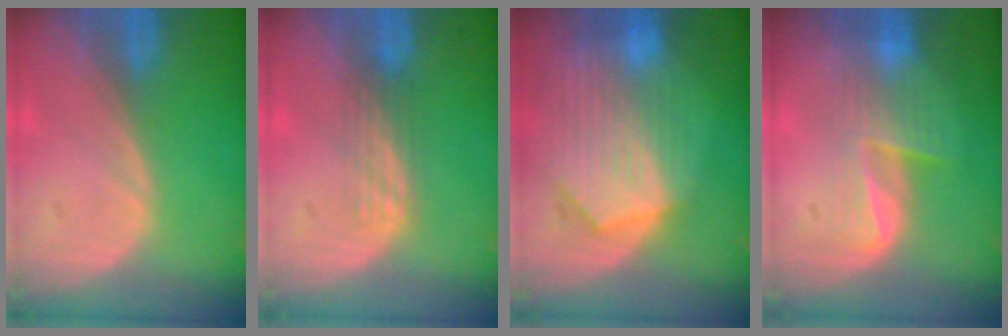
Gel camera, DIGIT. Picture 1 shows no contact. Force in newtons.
{"total": 2.9, "press": 2.5, "slide": 1.5}
{"total": 10.4, "press": 9.2, "slide": 4.9}
{"total": 6.0, "press": 5.7, "slide": 1.8}